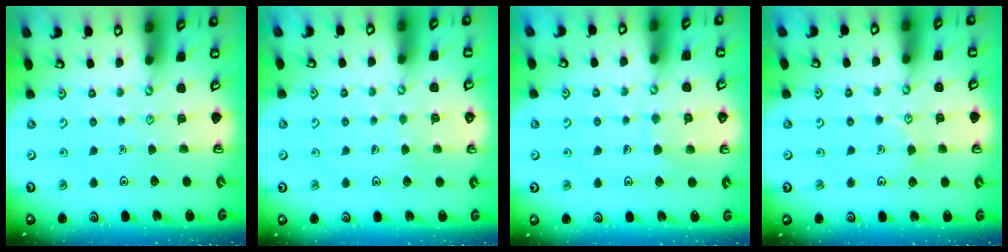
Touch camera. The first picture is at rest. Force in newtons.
{"total": 2.9, "press": 2.9, "slide": 0.2}
{"total": 6.5, "press": 6.5, "slide": 0.5}
{"total": 5.7, "press": 5.7, "slide": 0.6}